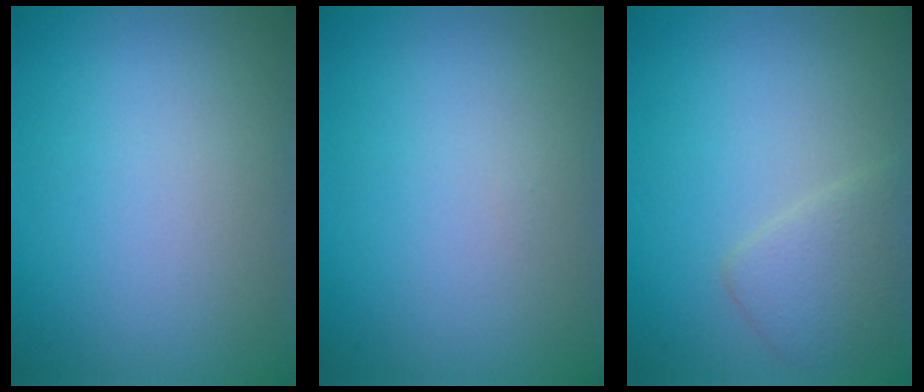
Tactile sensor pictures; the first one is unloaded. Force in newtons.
{"total": 0.0}
{"total": 2.5, "press": 2.5, "slide": 0.2}